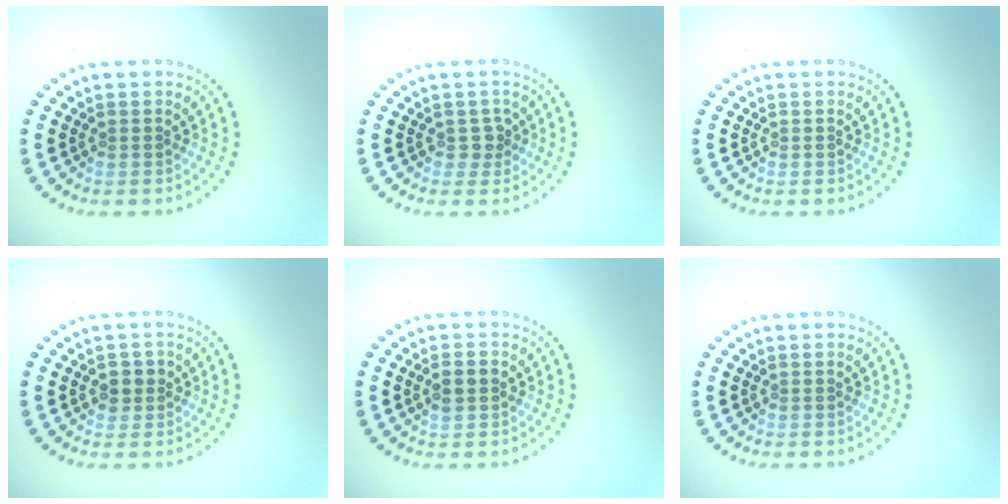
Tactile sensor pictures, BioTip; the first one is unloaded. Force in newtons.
{"total": 1.3, "press": 1.0, "slide": 0.7}
{"total": 0.0}
{"total": 1.7, "press": 1.6, "slide": 0.6}
{"total": 1.8, "press": 1.7, "slide": 0.2}
{"total": 0.0}